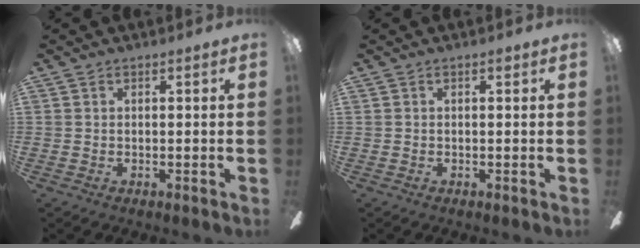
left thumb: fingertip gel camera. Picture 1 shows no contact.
{"total": 0.6, "force": [0.4, 0.2, 0.4], "torque": [-0.008, 0.004, 0.006]}